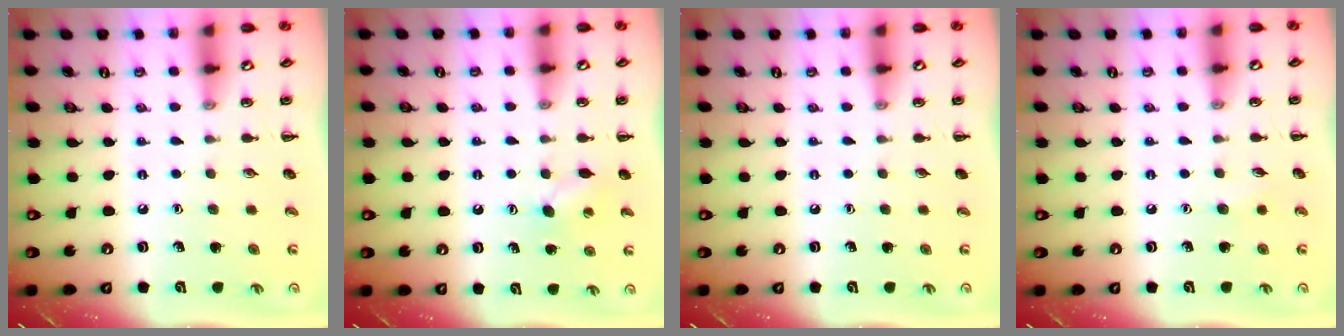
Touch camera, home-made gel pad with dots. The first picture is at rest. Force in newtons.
{"total": 4.9, "press": 4.8, "slide": 1.0}
{"total": 0.0}
{"total": 3.7, "press": 3.6, "slide": 0.8}